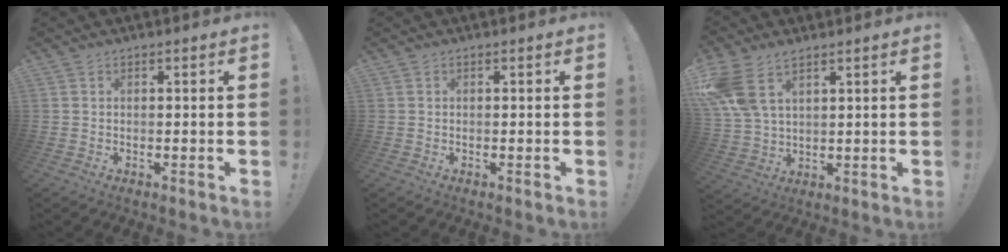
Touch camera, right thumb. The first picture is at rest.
{"total": 0.0}
{"total": 10.1, "force": [5.8, 5.6, 6.0], "torque": [-0.120, -0.021, 0.118]}